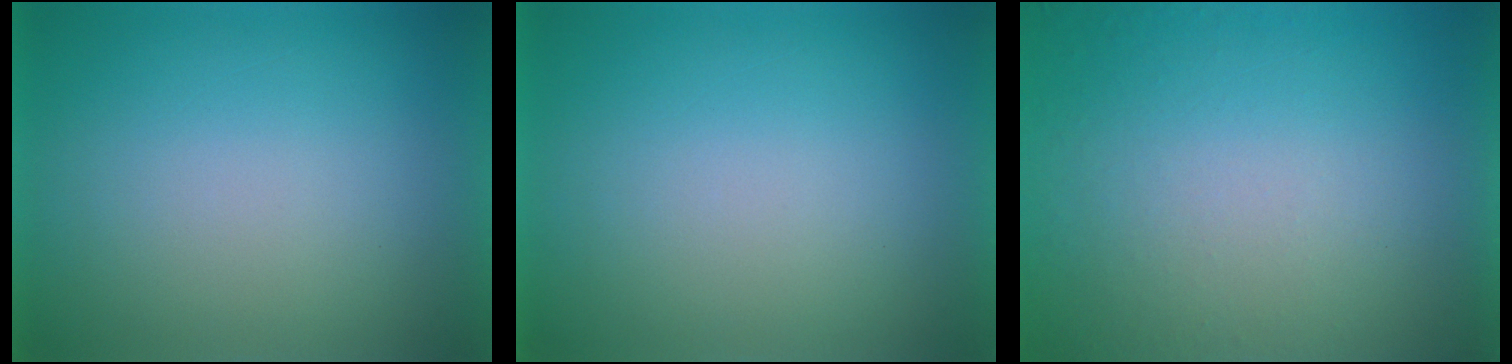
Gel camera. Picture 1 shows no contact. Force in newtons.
{"total": 0.0}
{"total": 4.7}